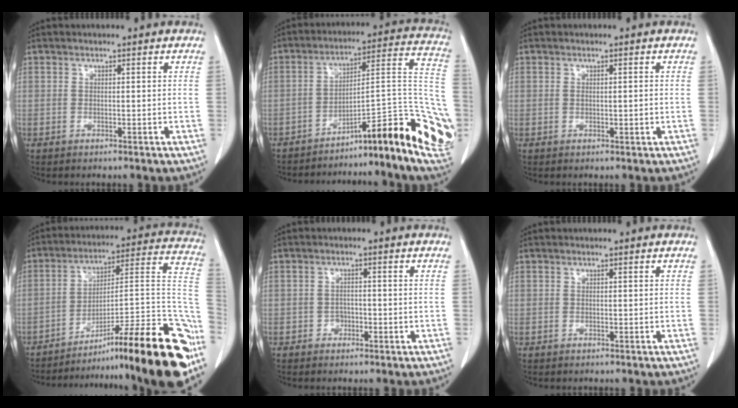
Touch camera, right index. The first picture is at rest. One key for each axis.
{"total": 21.6, "fx": -11.1, "fy": 3.5, "fz": 18.2, "tx": -0.150, "ty": 0.047, "tz": -0.151}
{"total": 0.9, "fx": -0.1, "fy": 0.2, "fz": 0.8, "tx": -0.026, "ty": 0.003, "tz": 0.003}
{"total": 26.4, "fx": -18.2, "fy": 1.0, "fz": 19.2, "tx": -0.165, "ty": 0.016, "tz": -0.275}
{"total": 1.6, "fx": -0.8, "fy": 1.3, "fz": 0.5, "tx": -0.001, "ty": 0.007, "tz": -0.012}
{"total": 0.0}